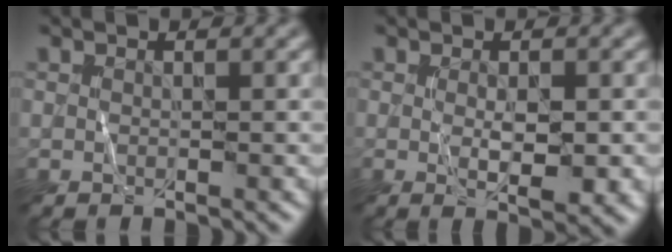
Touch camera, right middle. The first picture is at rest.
{"total": 3.1, "force": [-0.2, 1.0, 3.0], "torque": [-0.052, -0.009, 0.002]}